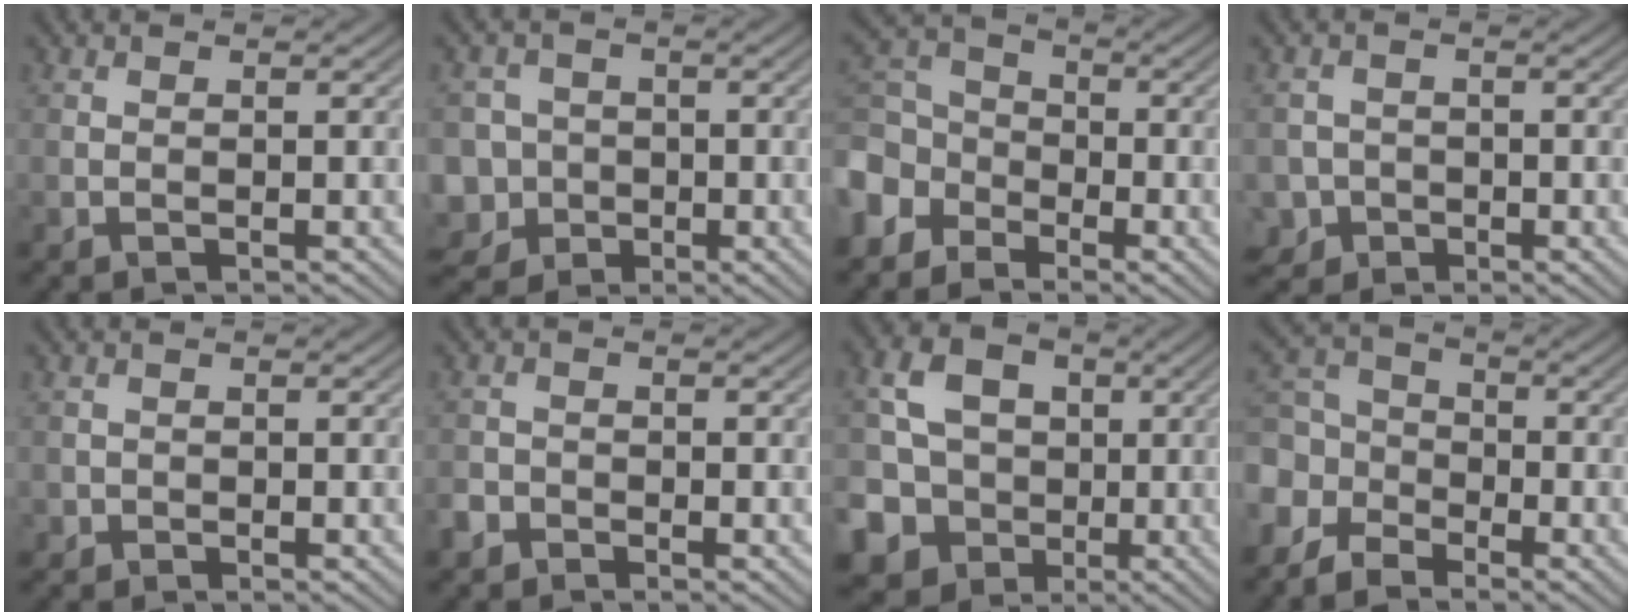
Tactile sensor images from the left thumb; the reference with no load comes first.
{"total": 7.5, "force": [-2.3, 6.9, 1.9], "torque": [-0.062, -0.010, -0.066]}
{"total": 7.7, "force": [-3.8, 5.8, 3.2], "torque": [-0.085, -0.002, -0.101]}
{"total": 3.9, "force": [-1.7, 3.5, 0.5], "torque": [-0.002, -0.004, -0.042]}
{"total": 1.5, "force": [-0.3, 1.4, 0.4], "torque": [-0.003, -0.008, -0.006]}
{"total": 2.7, "force": [-1.5, 1.8, 1.2], "torque": [-0.024, -0.005, -0.031]}
{"total": 11.0, "force": [-0.7, 10.0, 4.4], "torque": [-0.135, -0.012, -0.034]}
{"total": 6.3, "force": [-3.1, 4.6, 3.0], "torque": [-0.075, 0.000, -0.079]}